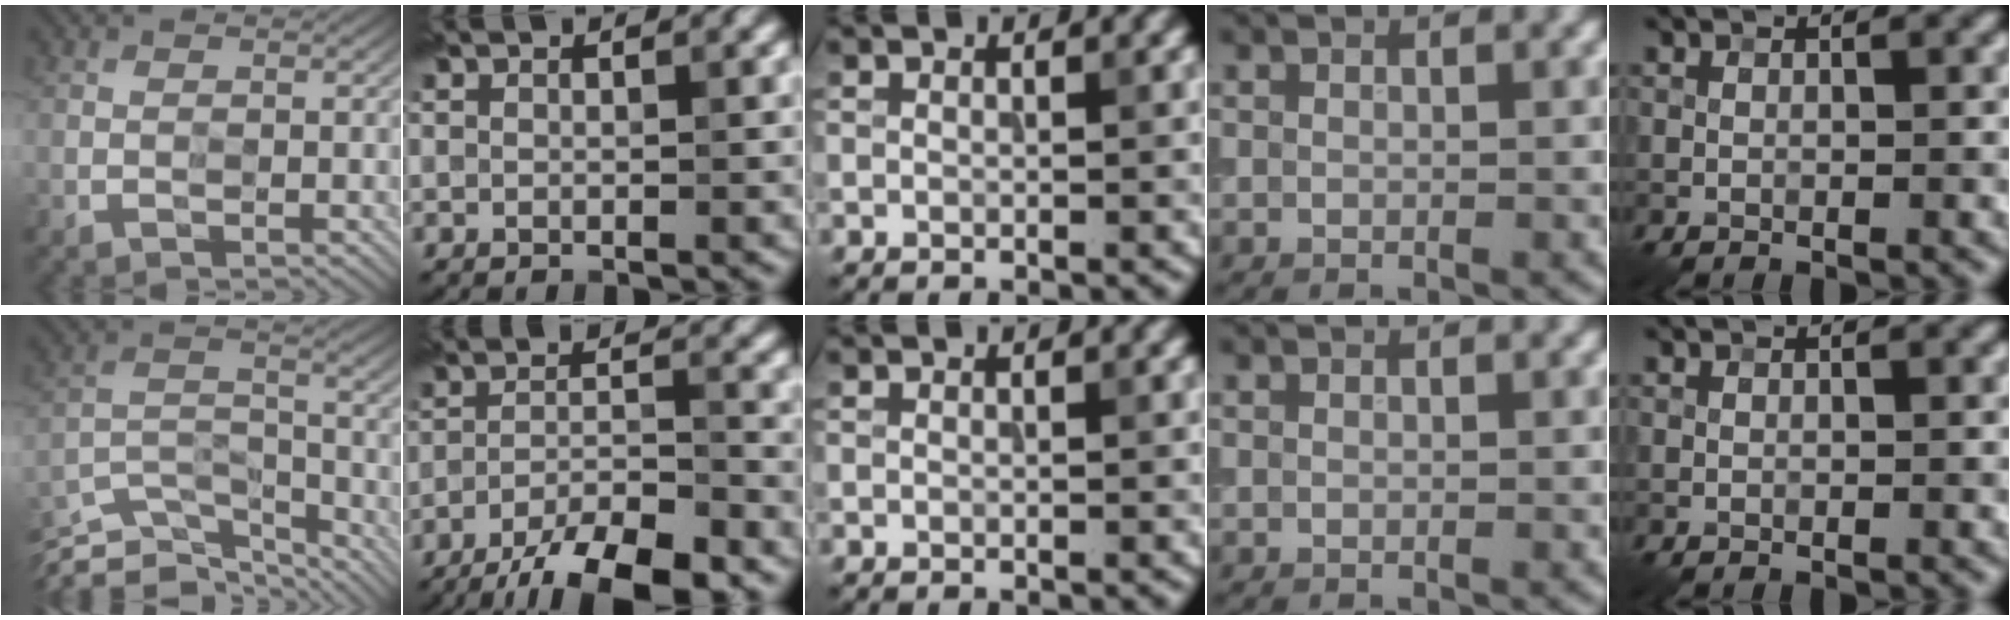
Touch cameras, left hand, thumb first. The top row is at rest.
{"thumb": {"total": 11.3, "force": [-10.9, 1.9, 2.2], "torque": [-0.045, -0.007, -0.188]}, "index": {"total": 9.1, "force": [-7.0, 2.2, 5.5], "torque": [-0.086, -0.005, -0.120]}}